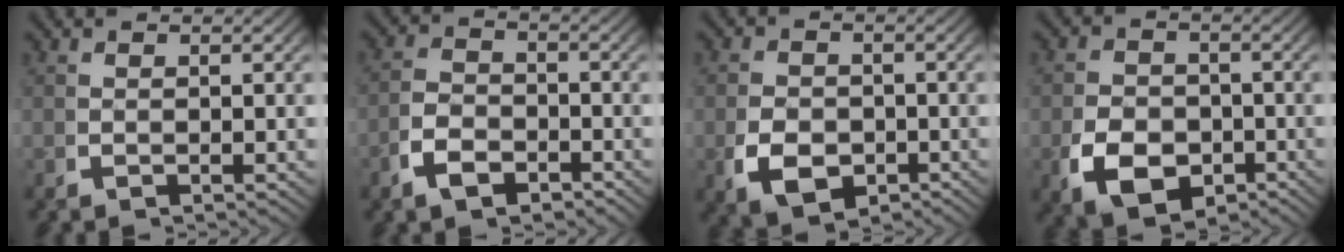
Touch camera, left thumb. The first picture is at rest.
{"total": 3.4, "force": [-1.9, 2.2, 1.9], "torque": [-0.037, -0.013, -0.031]}
{"total": 5.5, "force": [-1.8, 3.9, 3.3], "torque": [-0.066, -0.023, -0.020]}
{"total": 6.7, "force": [-2.3, 4.9, 3.9], "torque": [-0.074, -0.027, -0.028]}